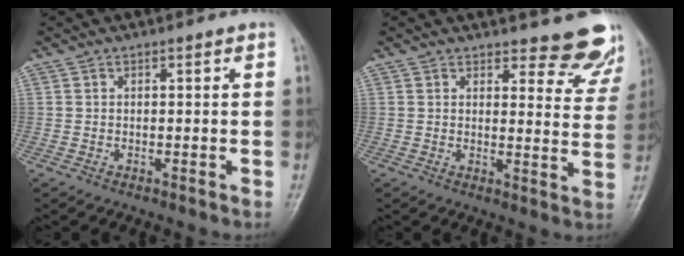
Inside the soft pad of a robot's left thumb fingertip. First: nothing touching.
{"total": 9.1, "force": [8.4, 2.8, 2.3], "torque": [0.011, -0.069, 0.080]}